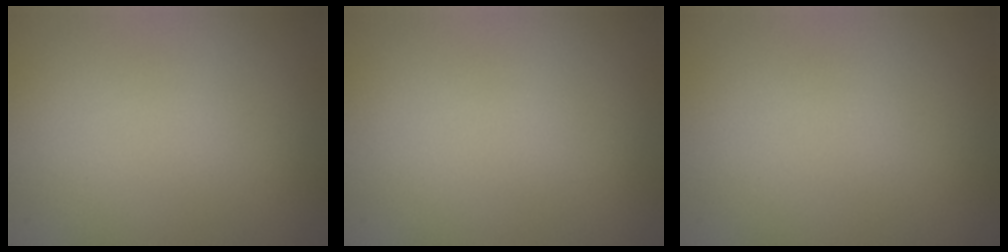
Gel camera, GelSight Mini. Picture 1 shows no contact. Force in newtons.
{"total": 0.0}
{"total": 0.0}